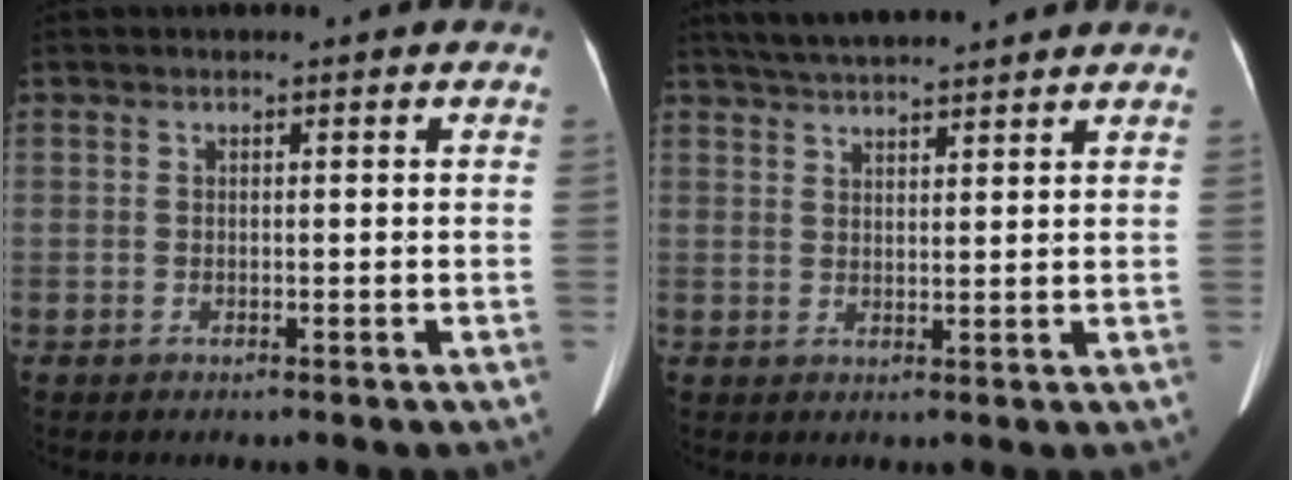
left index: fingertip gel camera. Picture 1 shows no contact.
{"total": 9.2, "force": [8.3, 0.6, 3.8], "torque": [-0.068, 0.033, 0.125]}